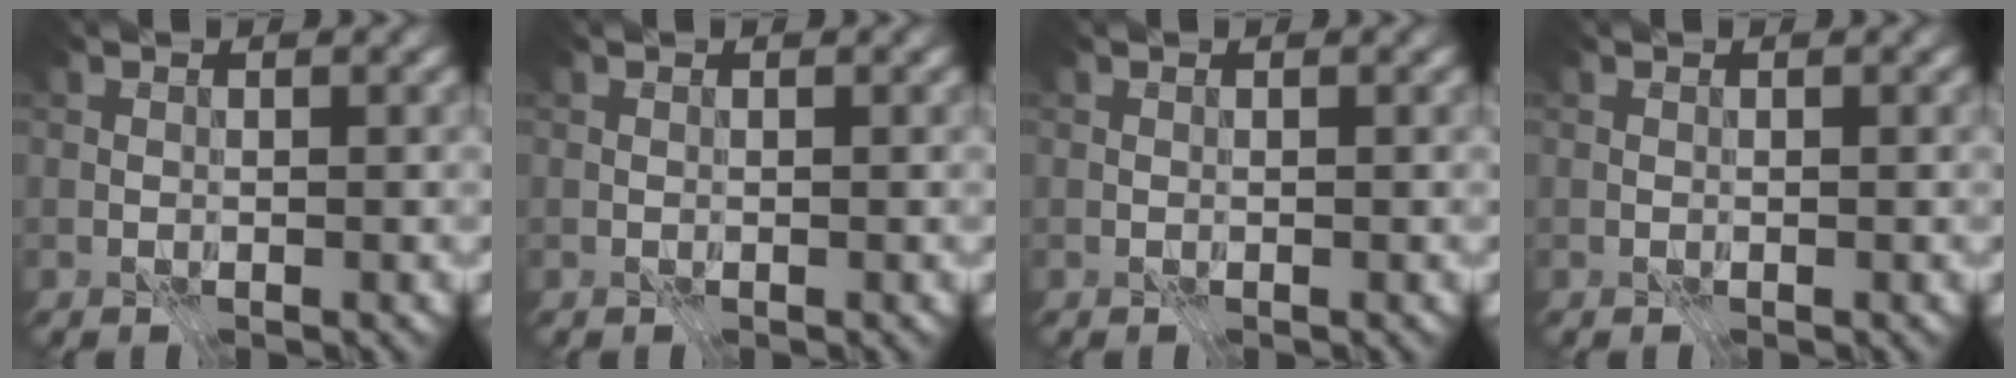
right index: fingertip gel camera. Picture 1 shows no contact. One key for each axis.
{"total": 0.0}
{"total": 0.0}
{"total": 0.0}